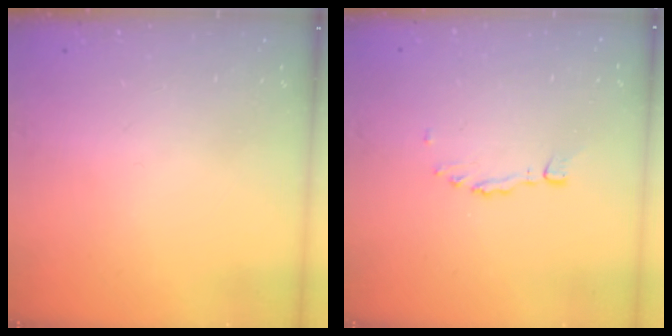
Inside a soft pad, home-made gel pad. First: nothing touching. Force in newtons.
{"total": 0.0}